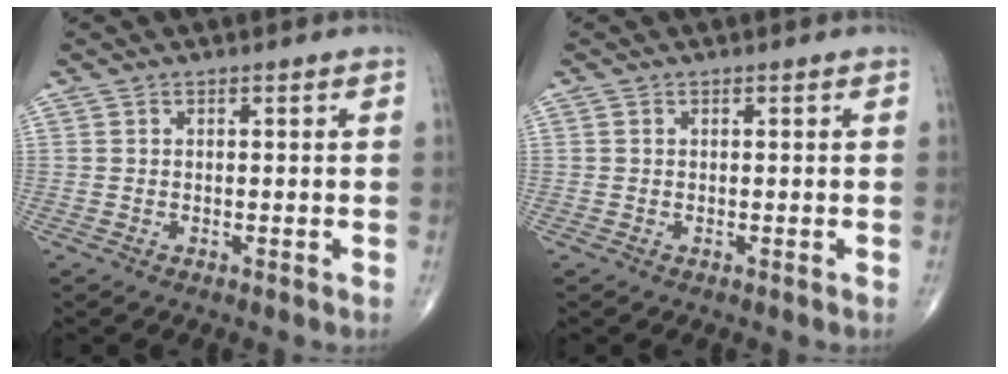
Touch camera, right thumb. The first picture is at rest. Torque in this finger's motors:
{"motor_torque": [-0.02, -0.09, 0.17, 0.27, -0.01]}